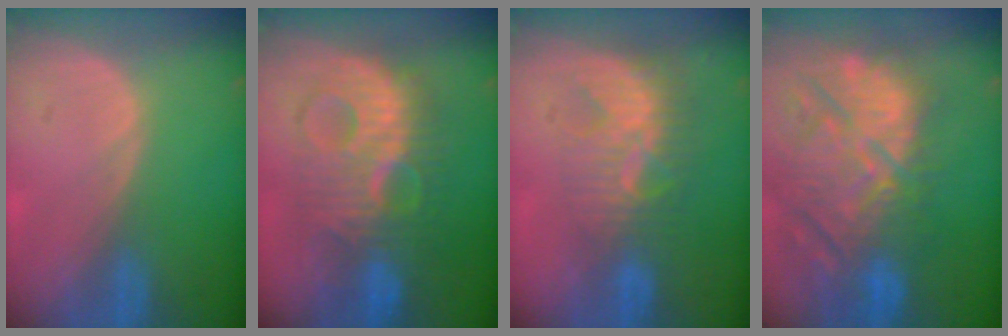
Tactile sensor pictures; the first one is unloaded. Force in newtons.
{"total": 10.2, "press": 10.2, "slide": 0.4}
{"total": 8.8, "press": 7.6, "slide": 4.4}
{"total": 14.5, "press": 12.7, "slide": 7.0}